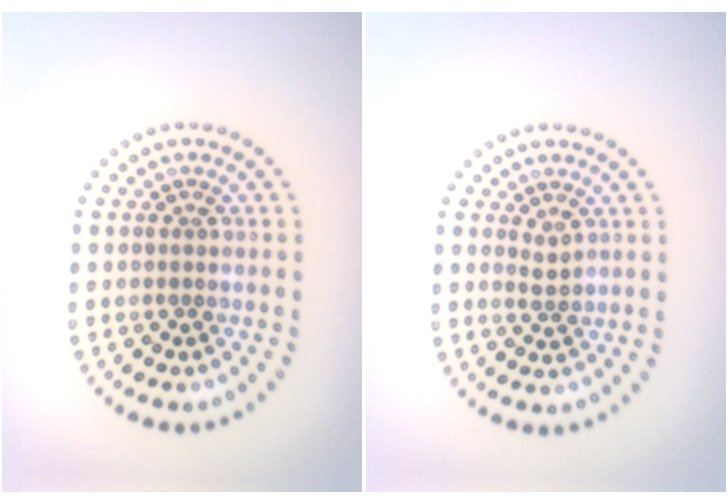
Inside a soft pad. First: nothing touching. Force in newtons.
{"total": 1.1, "press": 0.9, "slide": 0.6}